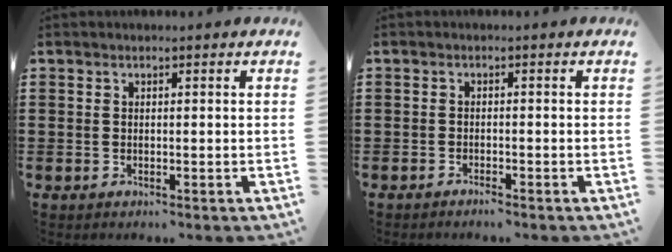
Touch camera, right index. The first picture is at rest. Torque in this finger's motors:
{"motor_torque": [0.11, 0.28, -0.01, 0.00]}